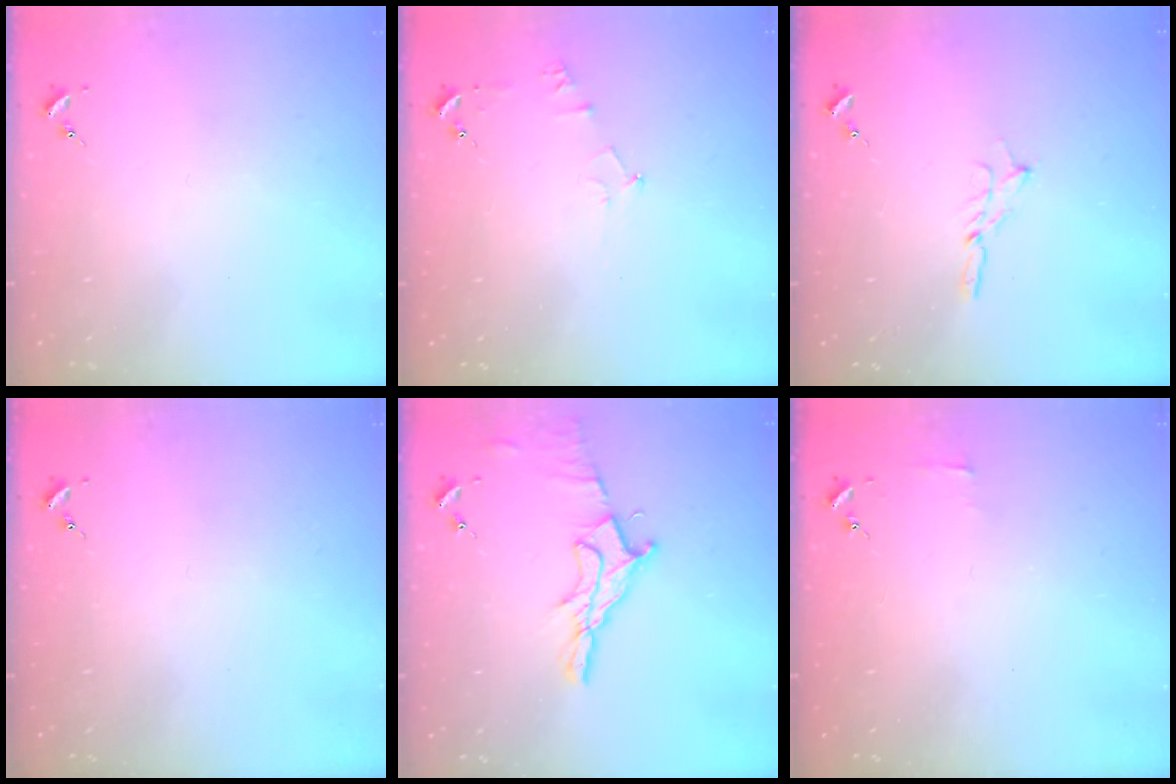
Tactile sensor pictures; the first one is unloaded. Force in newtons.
{"total": 6.6, "press": 6.6, "slide": 0.9}
{"total": 2.0, "press": 2.0, "slide": 0.2}
{"total": 0.0}
{"total": 12.1, "press": 12.0, "slide": 1.0}
{"total": 2.9, "press": 2.9, "slide": 0.3}